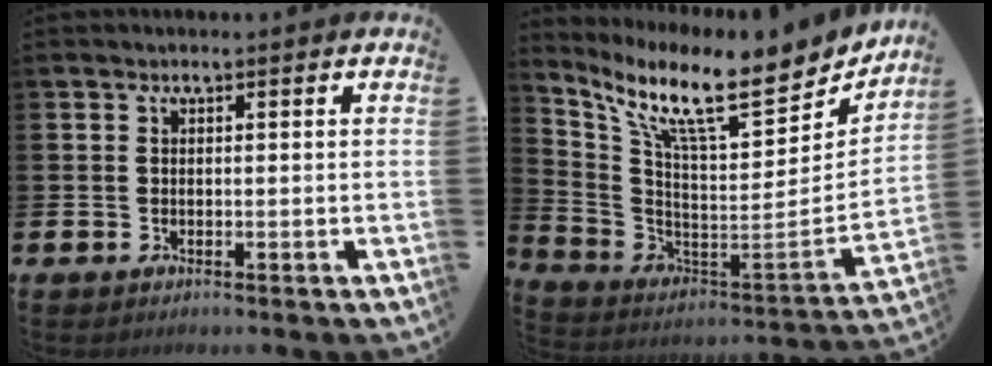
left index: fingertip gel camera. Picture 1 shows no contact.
{"total": 12.0, "force": [9.1, 2.9, 7.2], "torque": [-0.151, -0.078, 0.146]}